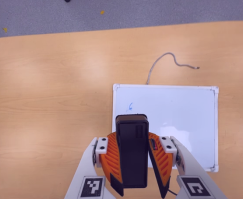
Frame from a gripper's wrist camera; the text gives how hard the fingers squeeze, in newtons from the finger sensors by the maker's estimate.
{"total": 10.6, "left": 10.1, "right": 11.1}